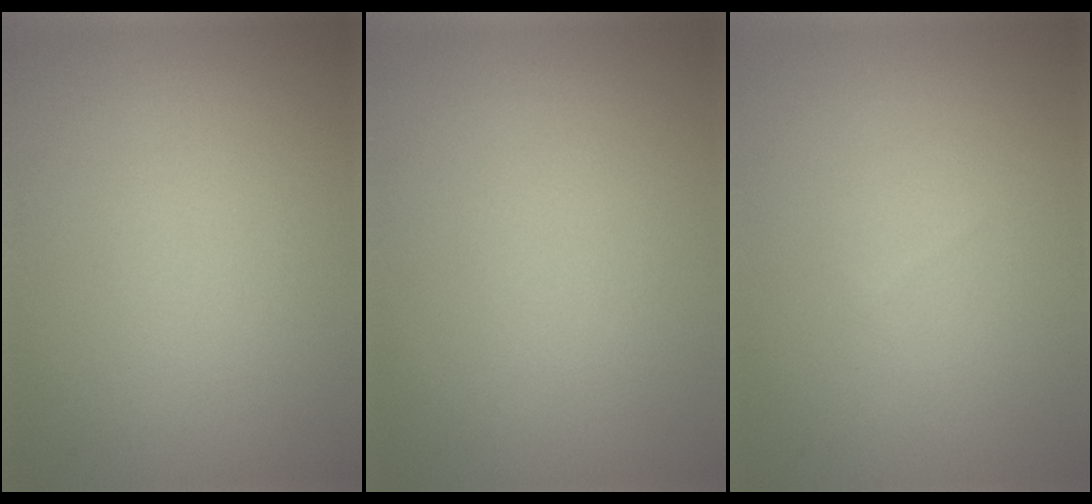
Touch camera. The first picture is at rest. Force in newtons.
{"total": 0.0}
{"total": 0.0}